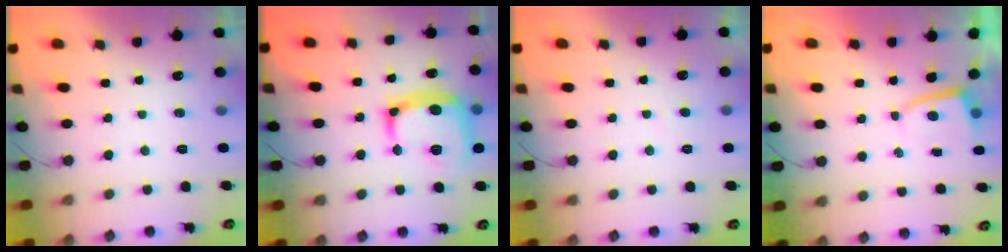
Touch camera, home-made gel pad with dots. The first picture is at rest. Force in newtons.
{"total": 19.9, "press": 19.8, "slide": 1.9}
{"total": 1.7, "press": 1.7, "slide": 0.1}
{"total": 1.6, "press": 1.6, "slide": 0.3}